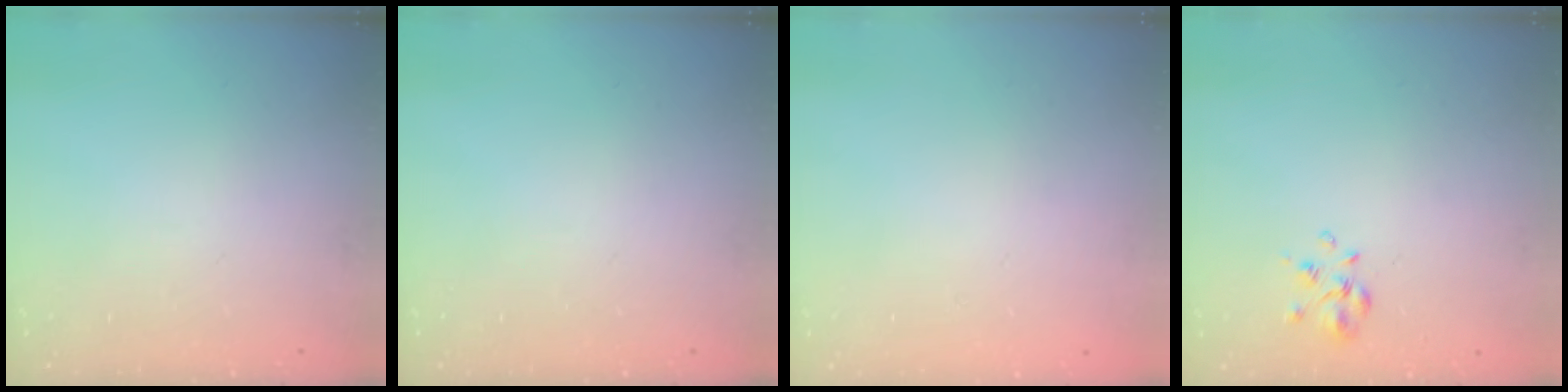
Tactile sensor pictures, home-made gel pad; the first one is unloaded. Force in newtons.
{"total": 0.0}
{"total": 1.7, "press": 1.6, "slide": 0.2}
{"total": 3.3, "press": 3.2, "slide": 1.0}